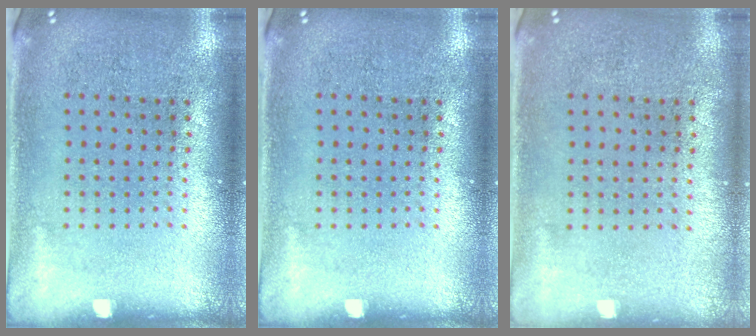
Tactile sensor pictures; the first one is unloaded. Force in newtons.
{"total": 0.0}
{"total": 0.0}